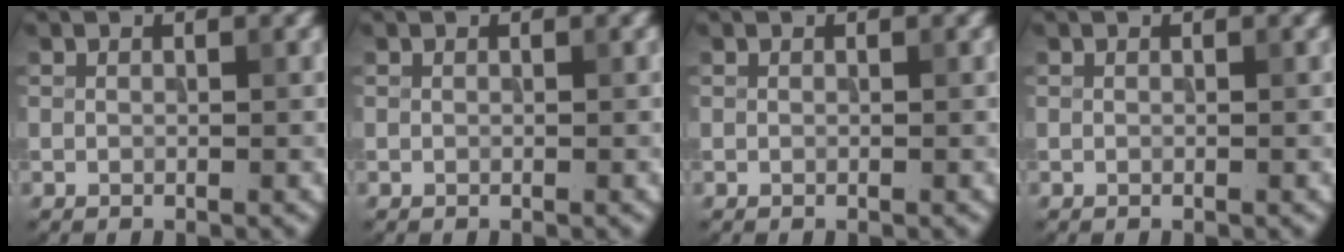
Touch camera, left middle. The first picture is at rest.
{"total": 0.0}
{"total": 0.0}
{"total": 0.0}